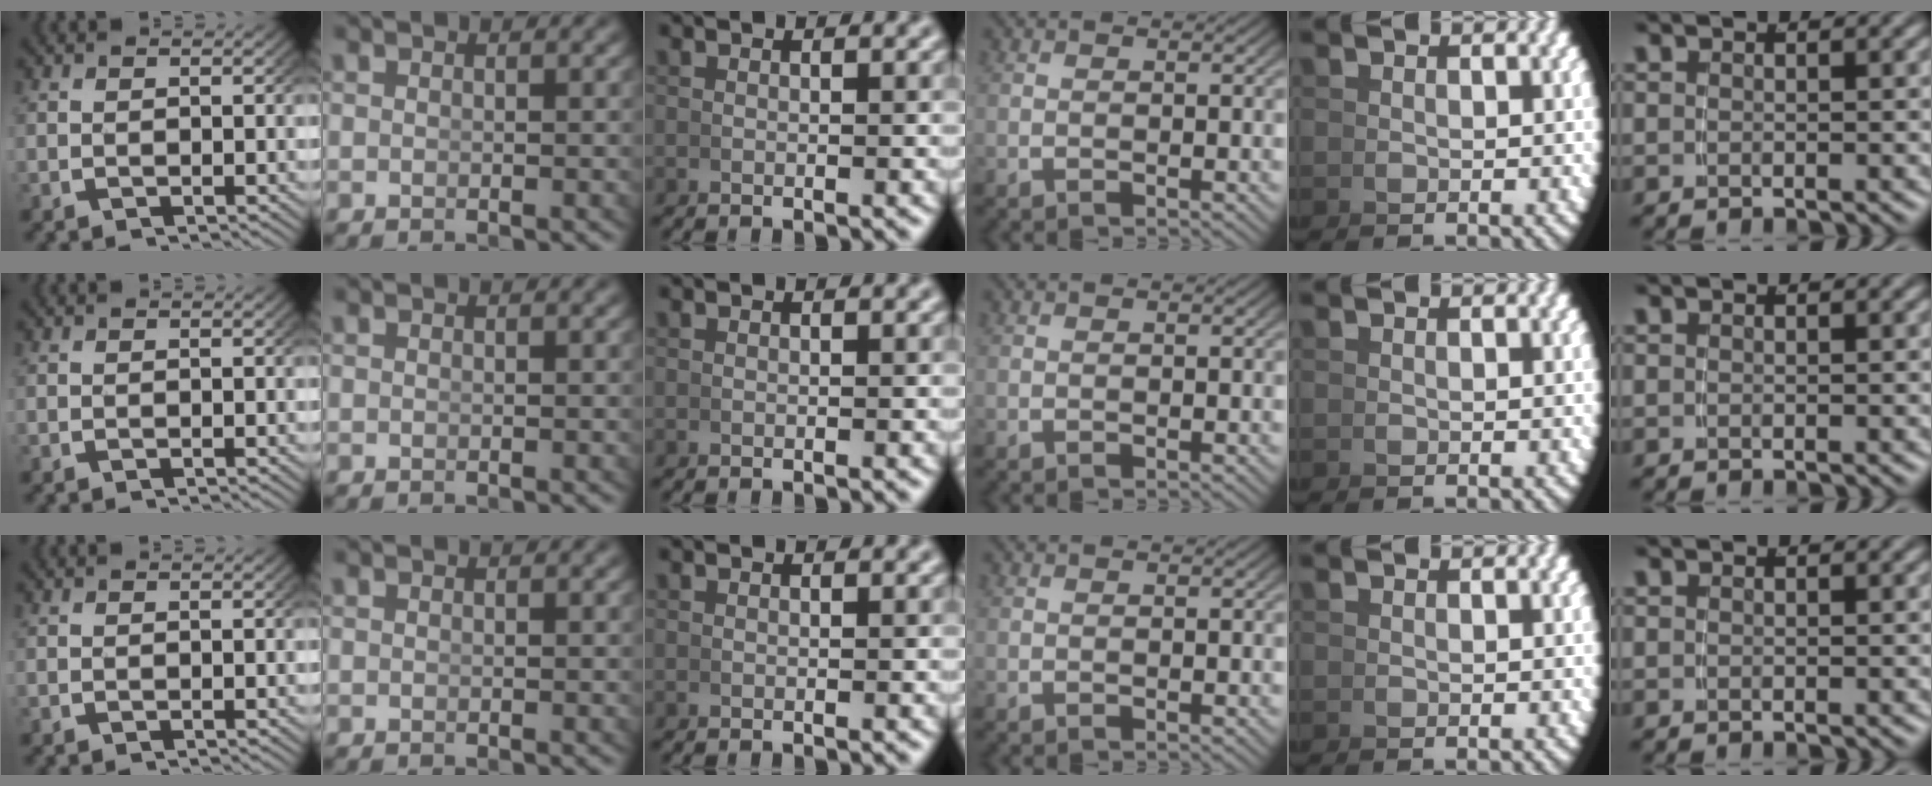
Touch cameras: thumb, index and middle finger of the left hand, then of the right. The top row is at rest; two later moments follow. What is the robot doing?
{"motion": "lift_and_place", "object": "dispenser bottle"}